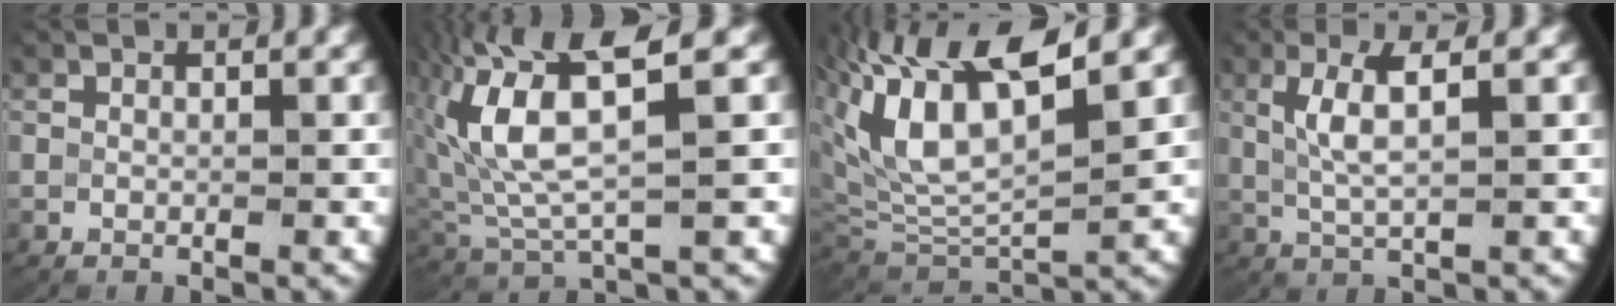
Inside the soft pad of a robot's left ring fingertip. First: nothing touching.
{"total": 7.8, "force": [2.4, 3.2, 6.7], "torque": [-0.149, 0.004, 0.045]}
{"total": 9.7, "force": [3.3, 5.6, 7.1], "torque": [-0.178, 0.001, 0.061]}
{"total": 3.4, "force": [0.7, 0.6, 3.3], "torque": [-0.075, -0.002, 0.020]}